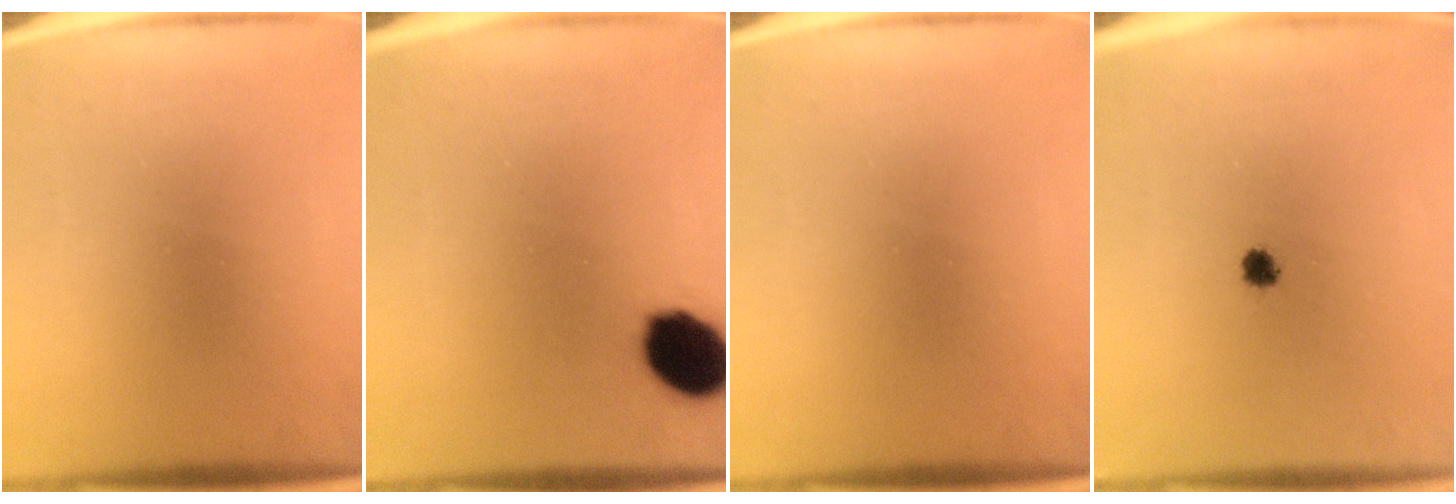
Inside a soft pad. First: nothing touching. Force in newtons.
{"total": 11.6}
{"total": 0.0}
{"total": 2.1}